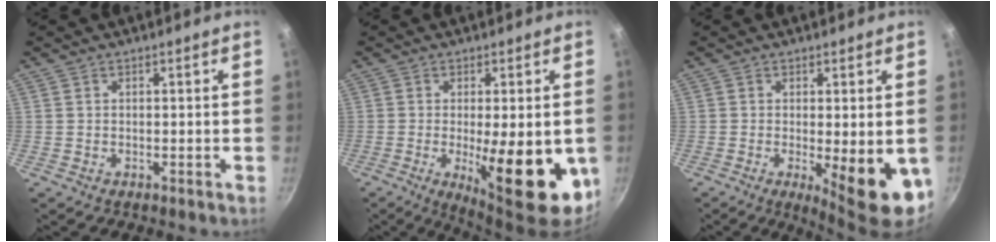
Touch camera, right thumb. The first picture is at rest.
{"total": 16.6, "force": [-3.7, 5.2, 15.3], "torque": [-0.191, -0.009, -0.038]}
{"total": 10.6, "force": [-2.4, 2.7, 9.9], "torque": [-0.117, -0.013, -0.021]}